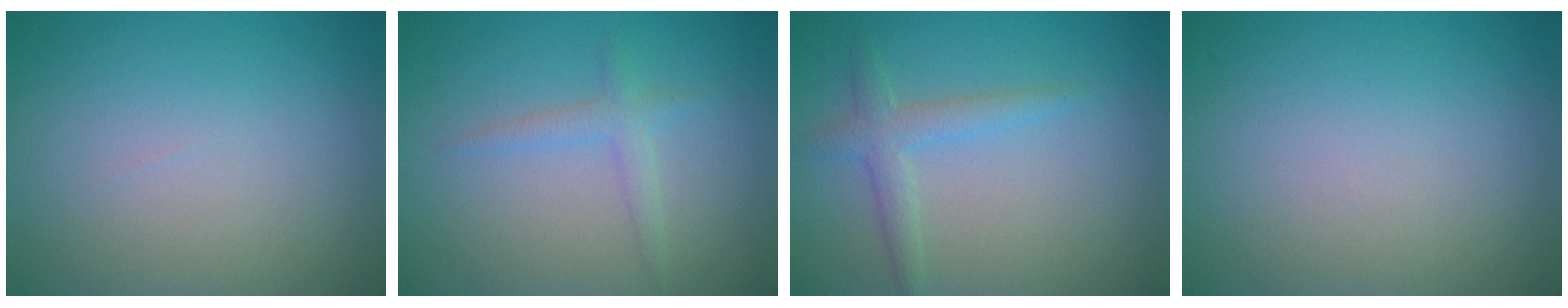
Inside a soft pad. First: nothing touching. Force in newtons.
{"total": 1.6, "press": 1.6, "slide": 0.1}
{"total": 2.3, "press": 2.3, "slide": 0.1}
{"total": 0.0}